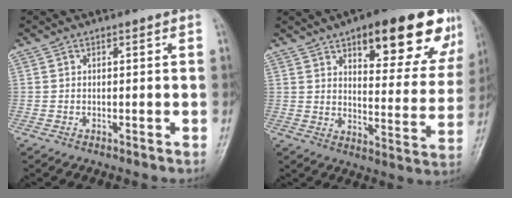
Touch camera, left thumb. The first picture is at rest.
{"total": 22.5, "force": [12.8, 8.3, 16.6], "torque": [-0.170, -0.036, 0.176]}